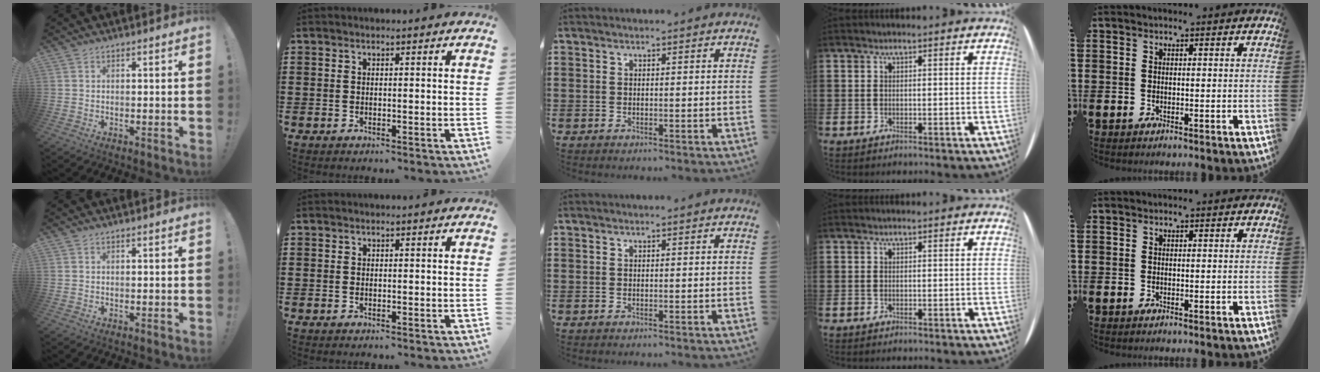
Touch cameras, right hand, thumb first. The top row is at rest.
{}